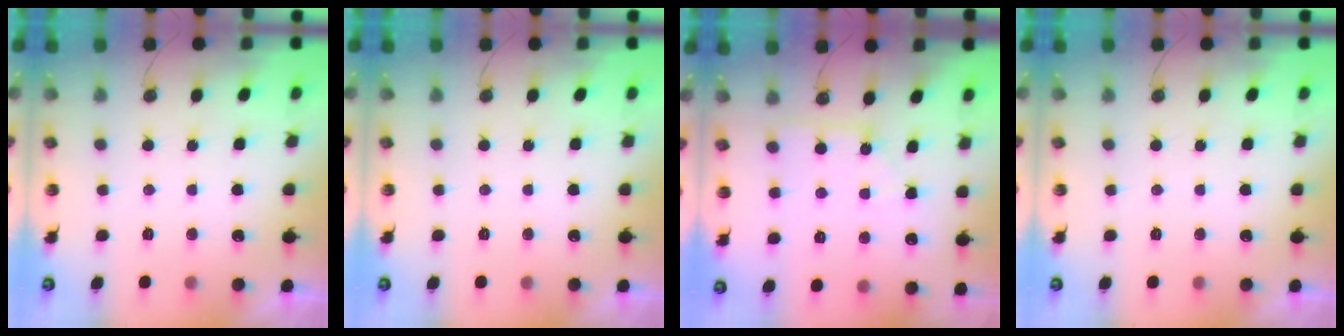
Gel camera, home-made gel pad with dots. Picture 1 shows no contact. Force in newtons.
{"total": 0.0}
{"total": 2.0, "press": 2.0, "slide": 0.3}
{"total": 0.0}